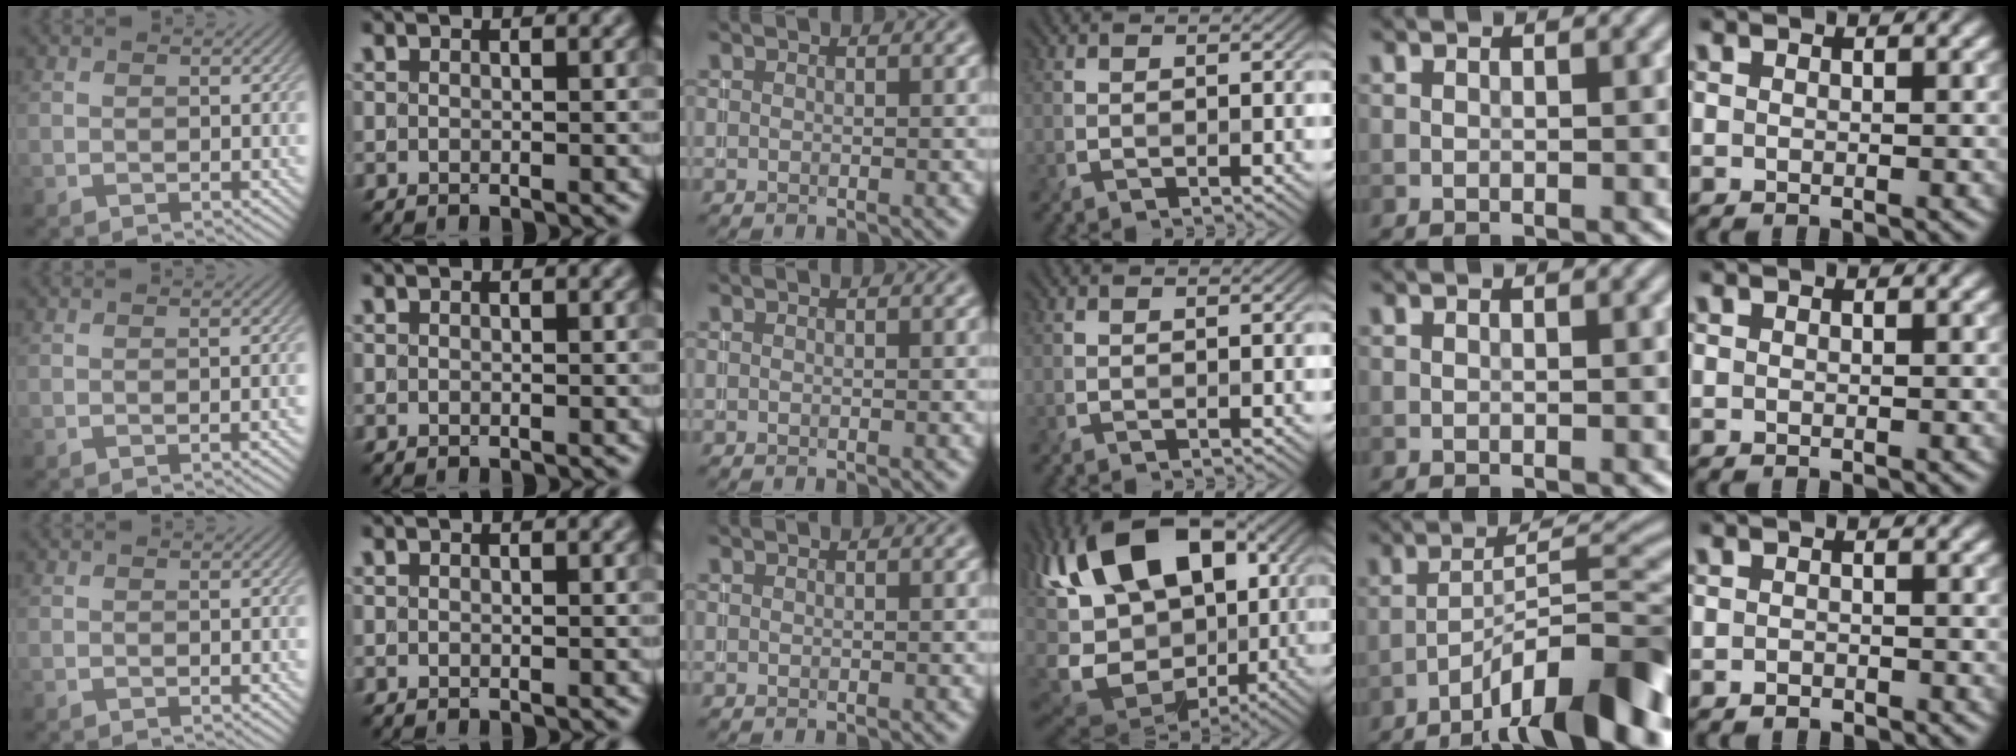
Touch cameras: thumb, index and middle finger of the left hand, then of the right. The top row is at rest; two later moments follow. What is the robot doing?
{"motion": "insert", "object": "backpack"}